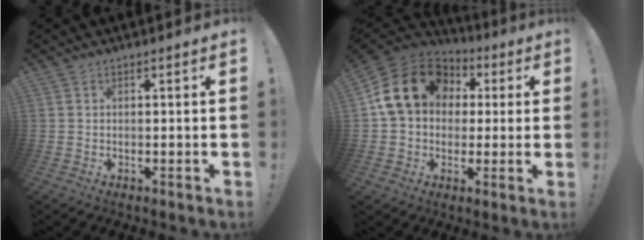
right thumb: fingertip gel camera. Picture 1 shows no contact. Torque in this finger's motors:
{"motor_torque": [1.09, 1.21, 0.79, -0.01, 0.10]}